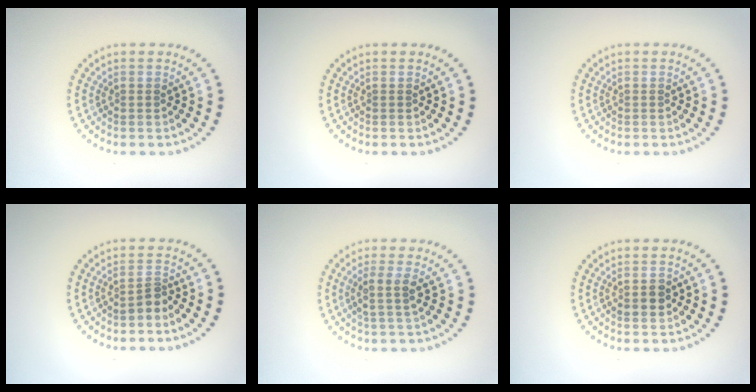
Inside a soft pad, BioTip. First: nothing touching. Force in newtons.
{"total": 0.0}
{"total": 0.0}
{"total": 1.7, "press": 1.2, "slide": 1.1}
{"total": 2.2, "press": 1.8, "slide": 1.2}
{"total": 2.0, "press": 2.0, "slide": 0.2}